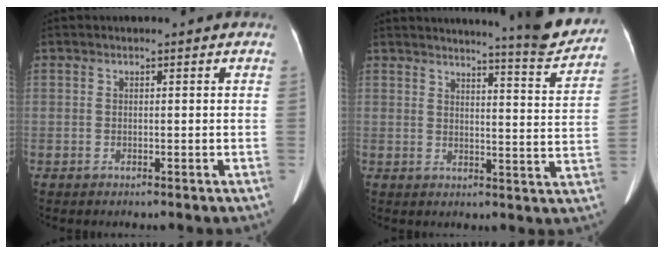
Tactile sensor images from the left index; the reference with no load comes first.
{"total": 12.1, "force": [11.4, -0.4, 4.1], "torque": [-0.046, -0.047, 0.127]}